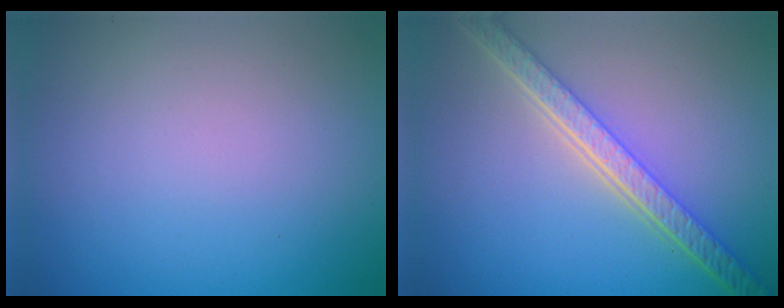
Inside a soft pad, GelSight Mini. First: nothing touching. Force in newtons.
{"total": 5.8, "press": 4.4, "slide": 3.8}